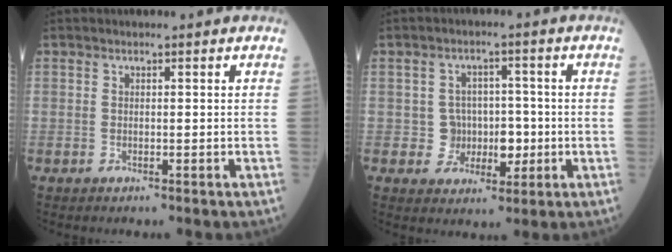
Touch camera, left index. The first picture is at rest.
{"total": 5.0, "force": [-0.6, 4.7, 1.7], "torque": [-0.009, 0.012, -0.007]}